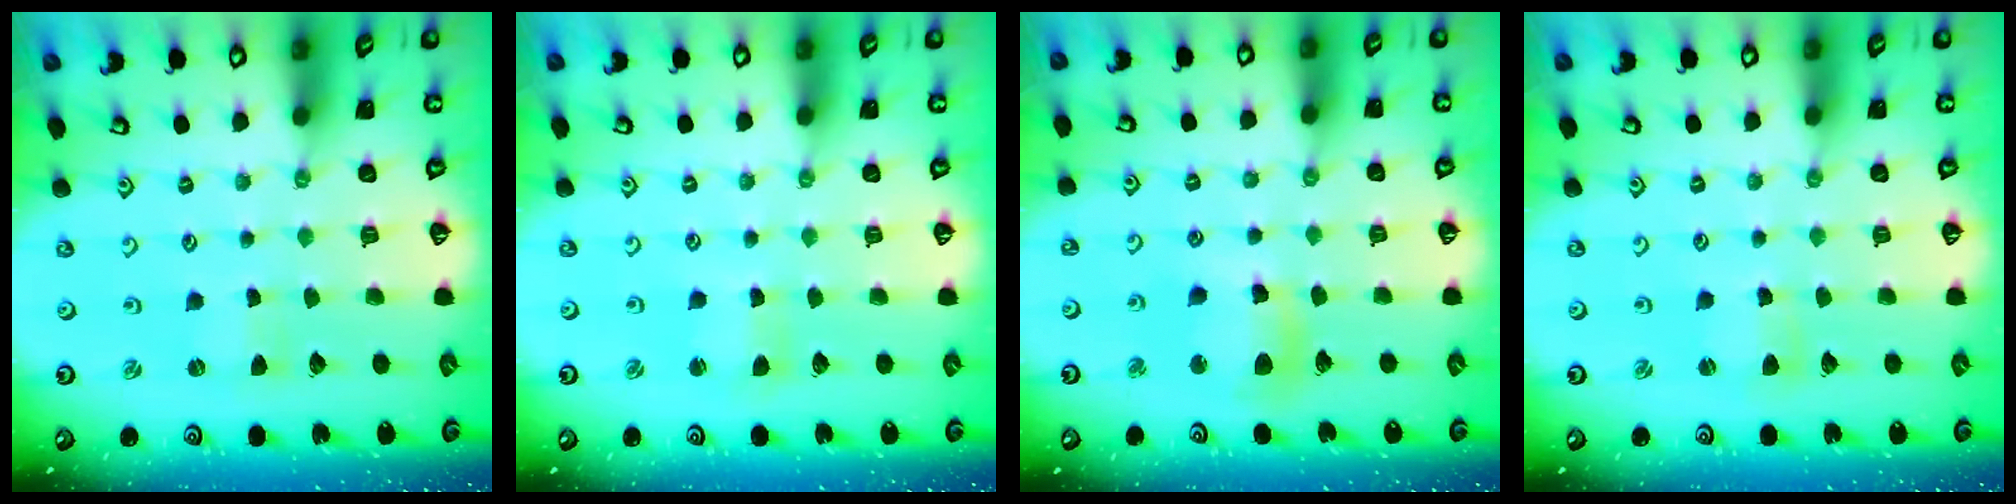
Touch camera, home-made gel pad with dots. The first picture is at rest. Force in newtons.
{"total": 2.1, "press": 2.1, "slide": 0.3}
{"total": 11.5, "press": 11.4, "slide": 1.5}
{"total": 2.1, "press": 2.1, "slide": 0.2}